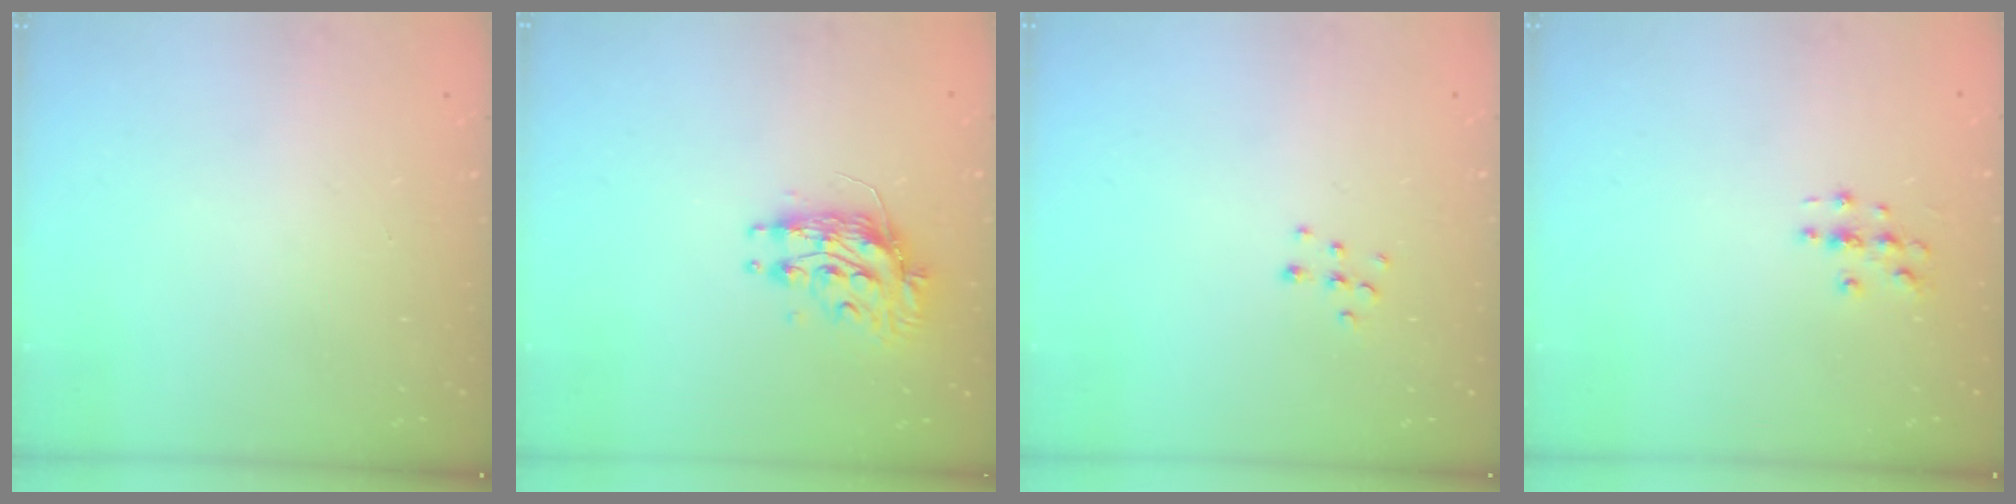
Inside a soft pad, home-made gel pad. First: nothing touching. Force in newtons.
{"total": 9.2, "press": 9.2, "slide": 0.7}
{"total": 5.8, "press": 5.8, "slide": 0.3}
{"total": 2.8, "press": 2.8, "slide": 0.3}